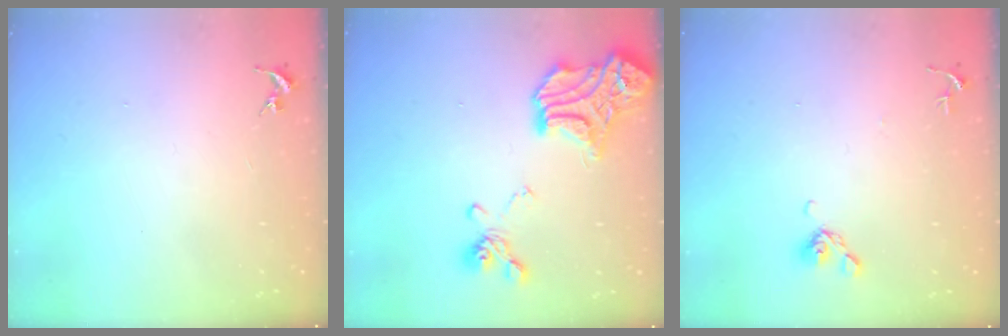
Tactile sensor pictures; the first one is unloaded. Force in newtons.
{"total": 20.3, "press": 20.2, "slide": 1.7}
{"total": 6.1, "press": 5.7, "slide": 2.3}